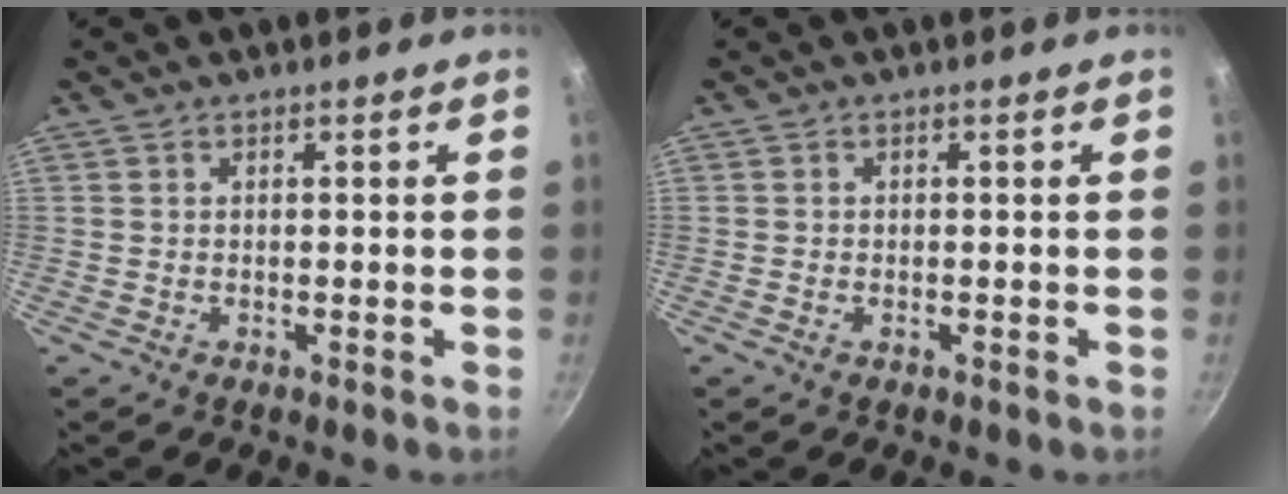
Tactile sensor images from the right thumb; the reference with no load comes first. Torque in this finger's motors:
{"motor_torque": [0.17, -0.06, 0.33, 0.09, 0.04]}